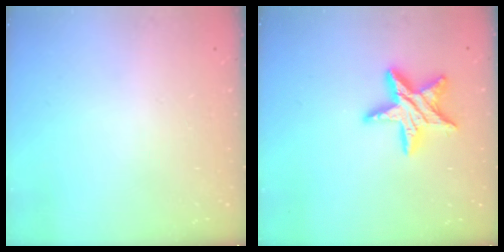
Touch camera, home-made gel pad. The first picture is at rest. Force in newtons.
{"total": 14.4, "press": 14.3, "slide": 0.8}